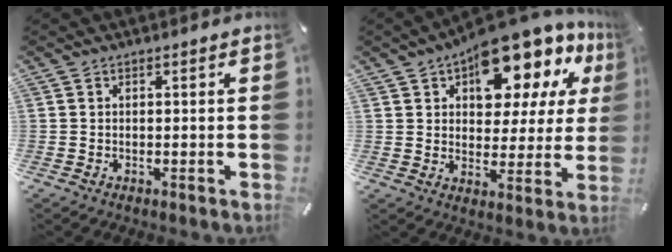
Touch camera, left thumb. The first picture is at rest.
{"total": 16.3, "force": [11.7, 7.7, 8.4], "torque": [-0.114, -0.088, 0.201]}